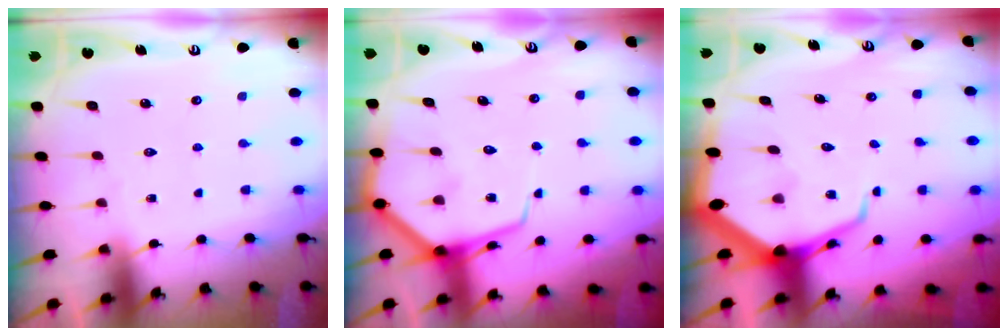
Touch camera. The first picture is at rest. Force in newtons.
{"total": 8.3, "press": 8.3, "slide": 0.9}
{"total": 9.7, "press": 9.6, "slide": 1.2}